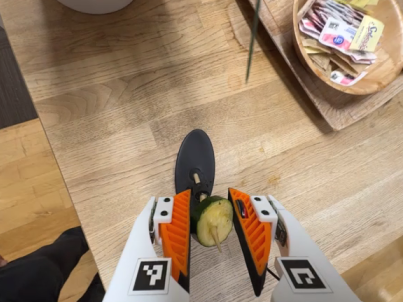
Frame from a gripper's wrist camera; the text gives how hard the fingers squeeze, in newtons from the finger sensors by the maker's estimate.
{"total": 4.5, "left": 4.3, "right": 4.8}